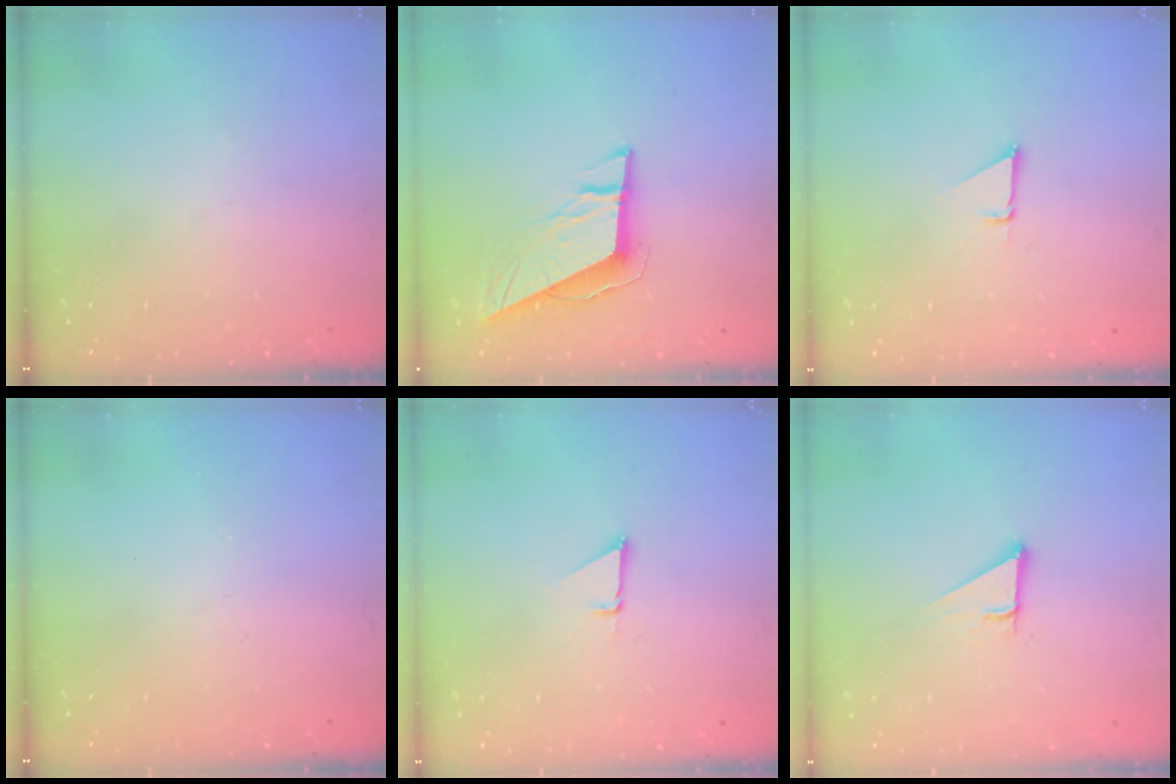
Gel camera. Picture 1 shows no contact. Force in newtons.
{"total": 9.3, "press": 9.2, "slide": 1.3}
{"total": 1.5, "press": 1.5, "slide": 0.1}
{"total": 0.0}
{"total": 1.5, "press": 1.5, "slide": 0.1}
{"total": 3.7, "press": 3.7, "slide": 0.2}